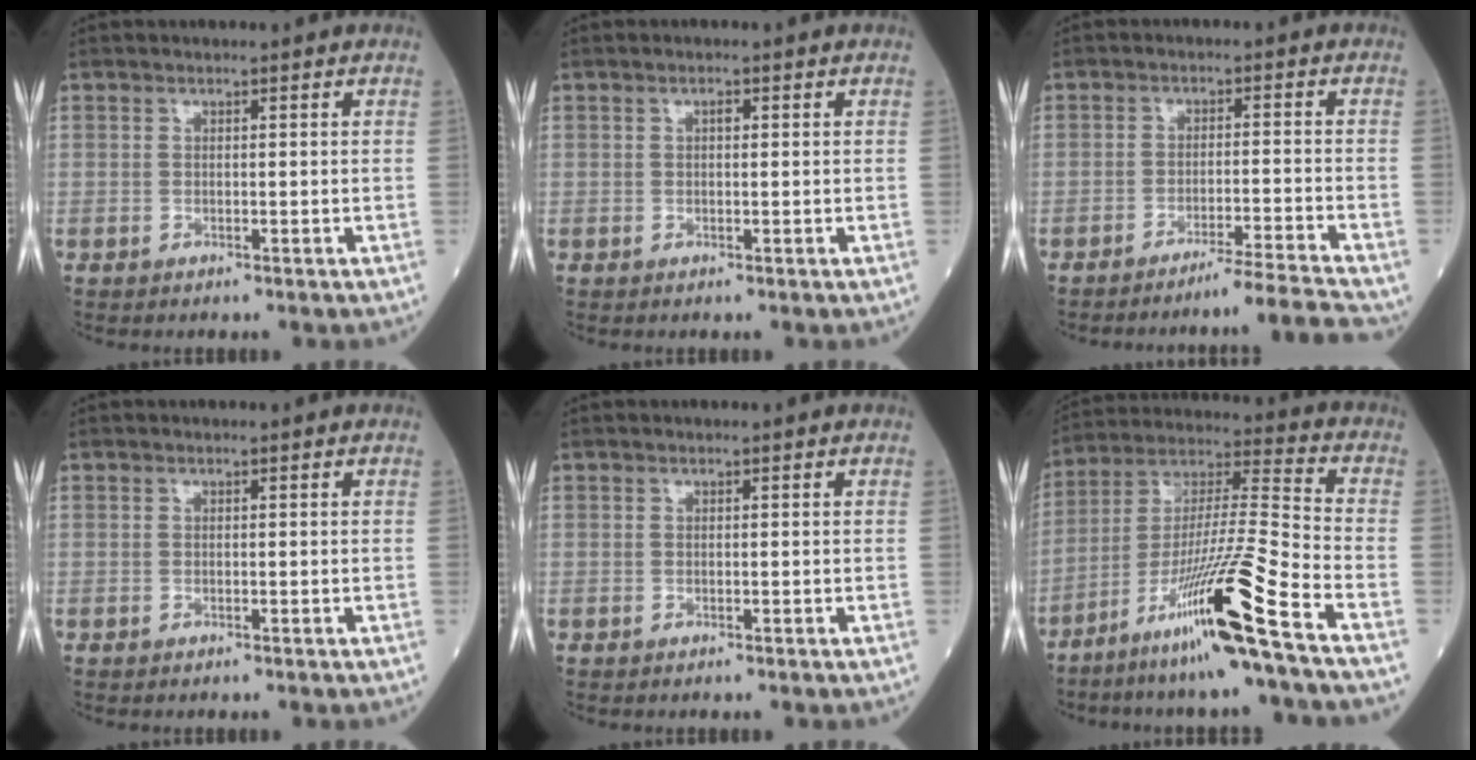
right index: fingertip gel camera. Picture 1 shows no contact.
{"total": 0.8, "force": [0.2, 0.3, 0.7], "torque": [-0.013, 0.002, 0.002]}
{"total": 7.5, "force": [-6.9, -2.6, 1.6], "torque": [-0.007, 0.000, -0.111]}
{"total": 0.0}
{"total": 0.0}
{"total": 17.9, "force": [-10.5, -1.7, 14.5], "torque": [-0.294, -0.031, -0.192]}